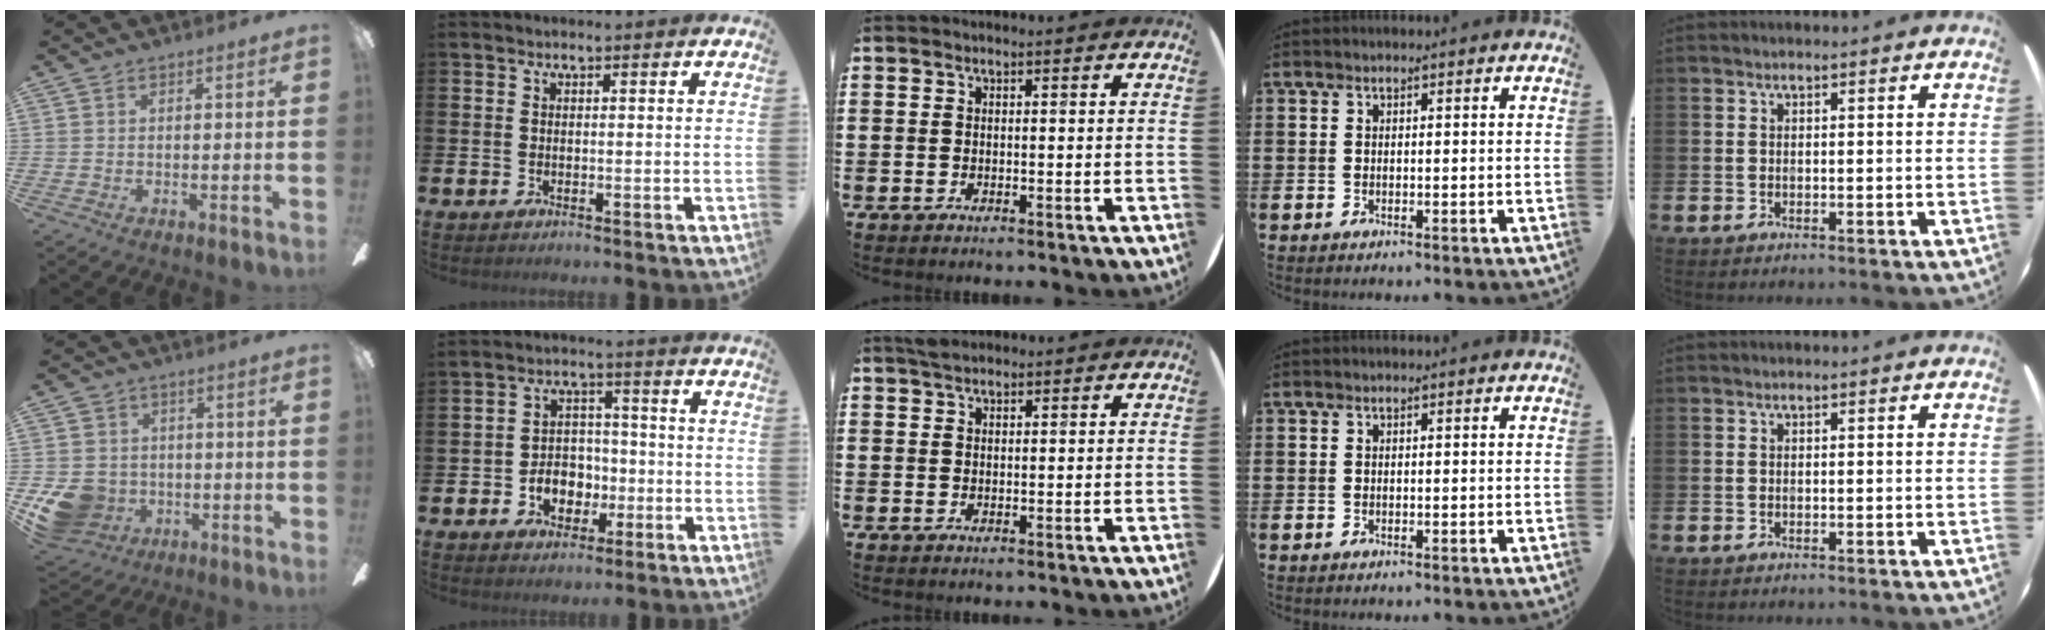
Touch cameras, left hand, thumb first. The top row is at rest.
{"thumb": {"total": 10.8, "force": [-3.7, 9.3, 3.8], "torque": [-0.107, 0.024, -0.063]}, "index": {"total": 5.1, "force": [-1.7, 4.2, 2.3], "torque": [-0.034, 0.004, -0.038]}, "middle": {"total": 1.6, "force": [1.4, 0.5, 0.5], "torque": [-0.004, 0.000, 0.025]}}